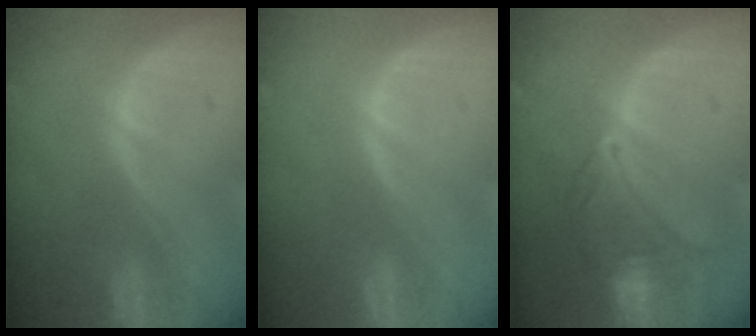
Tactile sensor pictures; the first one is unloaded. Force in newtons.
{"total": 0.0}
{"total": 6.8, "press": 6.7, "slide": 0.9}